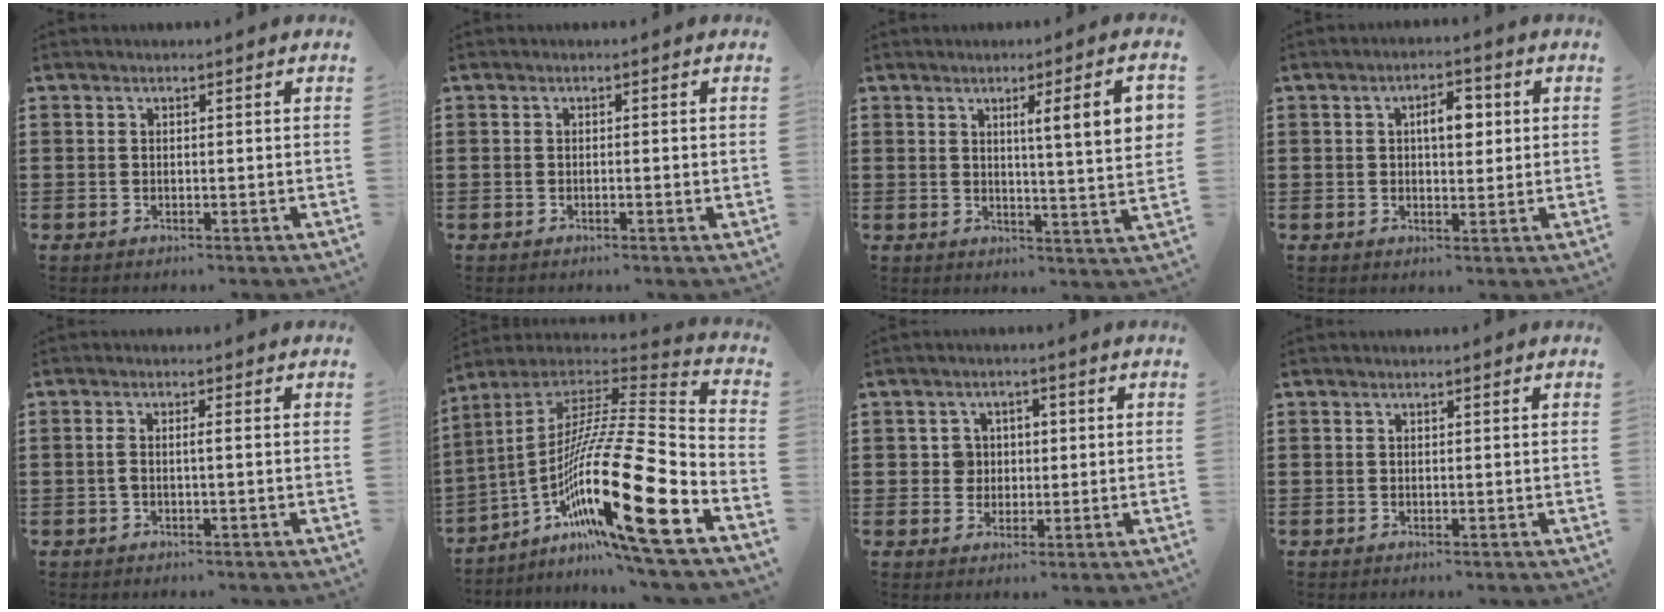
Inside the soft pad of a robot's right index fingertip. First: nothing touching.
{"total": 0.7, "force": [-0.2, 0.0, 0.6], "torque": [-0.011, -0.004, -0.004]}
{"total": 7.7, "force": [2.7, 0.2, 7.3], "torque": [-0.123, -0.005, 0.037]}
{"total": 4.5, "force": [0.8, 2.1, 3.9], "torque": [-0.064, 0.006, 0.008]}
{"total": 1.7, "force": [-0.4, 0.1, 1.7], "torque": [-0.034, 0.001, -0.008]}
{"total": 24.2, "force": [-9.7, 3.1, 22.0], "torque": [-0.417, -0.001, -0.181]}
{"total": 3.2, "force": [-0.1, 3.0, 1.2], "torque": [-0.036, 0.010, -0.006]}
{"total": 0.0}